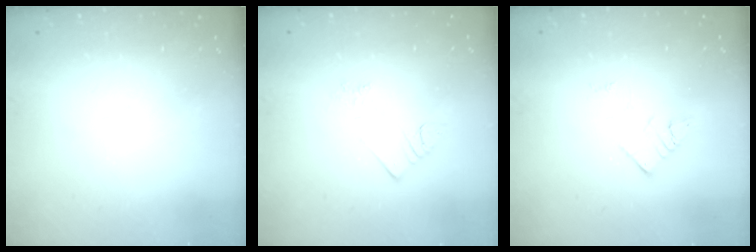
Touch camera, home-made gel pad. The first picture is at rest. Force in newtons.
{"total": 1.5, "press": 1.4, "slide": 0.3}
{"total": 4.4, "press": 4.4, "slide": 0.6}